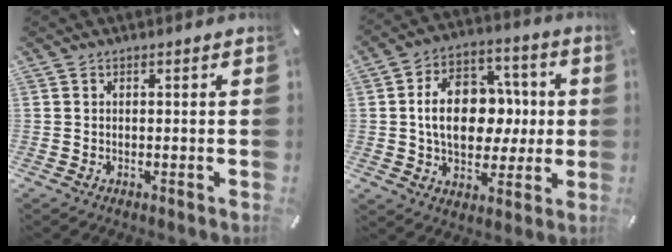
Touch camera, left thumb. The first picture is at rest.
{"total": 15.9, "force": [0.4, 11.7, 10.7], "torque": [-0.176, 0.009, 0.010]}